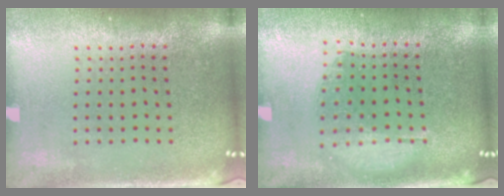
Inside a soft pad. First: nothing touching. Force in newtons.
{"total": 1.2, "press": 1.1, "slide": 0.4}